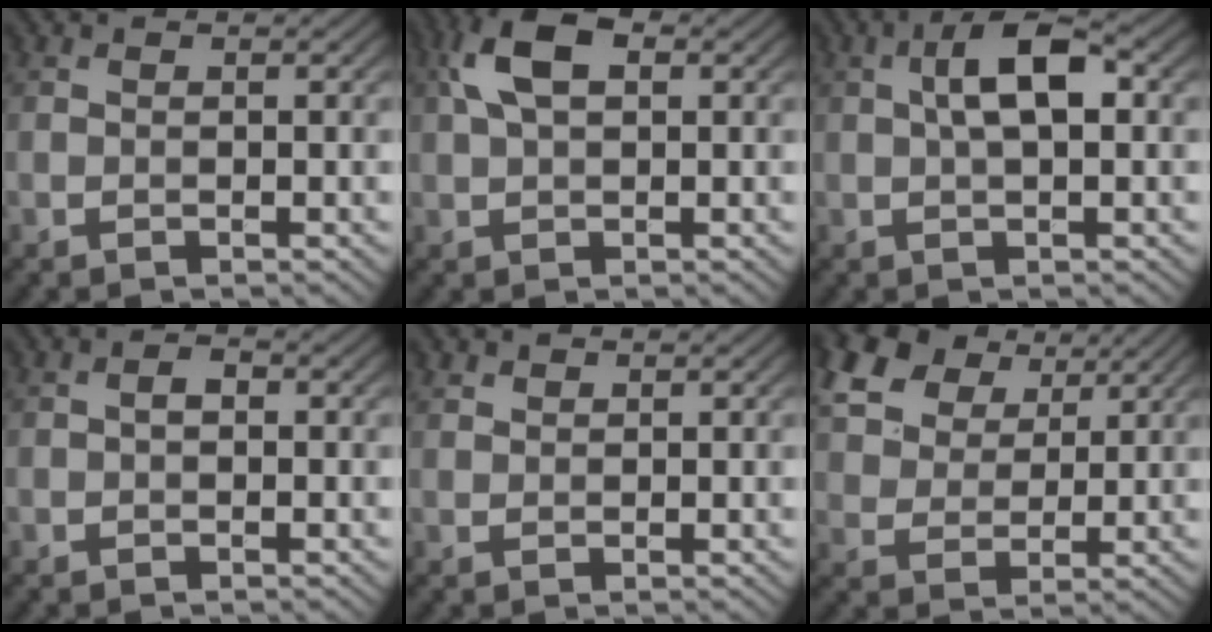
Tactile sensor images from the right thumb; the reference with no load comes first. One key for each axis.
{"total": 6.4, "fx": 1.9, "fy": 3.3, "fz": 5.2, "tx": -0.114, "ty": 0.016, "tz": 0.031}
{"total": 5.6, "fx": 0.9, "fy": 2.0, "fz": 5.1, "tx": -0.096, "ty": 0.012, "tz": 0.013}
{"total": 1.1, "fx": -0.1, "fy": 0.7, "fz": 0.9, "tx": -0.015, "ty": 0.006, "tz": -0.005}
{"total": 1.1, "fx": 0.9, "fy": 0.5, "fz": 0.2, "tx": -0.006, "ty": 0.001, "tz": 0.021}
{"total": 11.7, "fx": 6.9, "fy": 7.3, "fz": 6.0, "tx": -0.174, "ty": 0.027, "tz": 0.129}